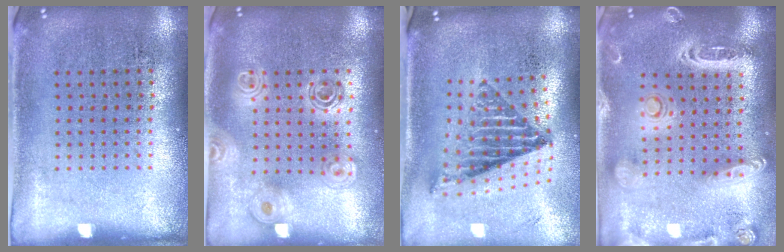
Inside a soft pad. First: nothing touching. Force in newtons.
{"total": 1.7, "press": 1.5, "slide": 0.8}
{"total": 1.7, "press": 1.4, "slide": 1.0}
{"total": 2.6, "press": 2.3, "slide": 1.2}